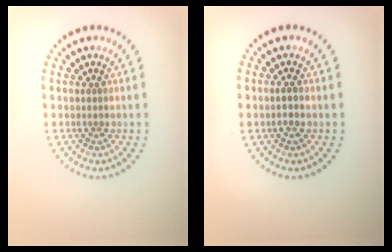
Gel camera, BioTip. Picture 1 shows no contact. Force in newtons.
{"total": 1.2, "press": 1.1, "slide": 0.4}